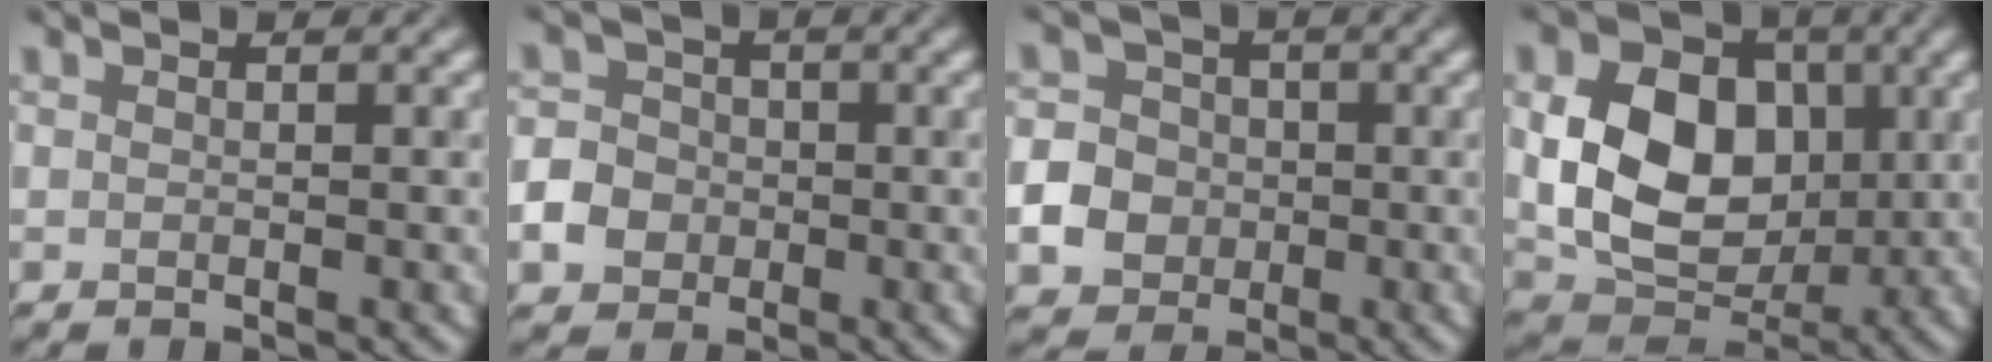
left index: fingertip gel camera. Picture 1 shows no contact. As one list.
[{"total": 2.8, "force": [-1.1, 2.5, 0.5], "torque": [-0.003, 0.004, -0.023]}, {"total": 3.6, "force": [-1.1, 3.3, 0.9], "torque": [-0.014, 0.004, -0.026]}, {"total": 8.9, "force": [0.6, 6.8, 5.7], "torque": [-0.110, -0.008, 0.015]}]